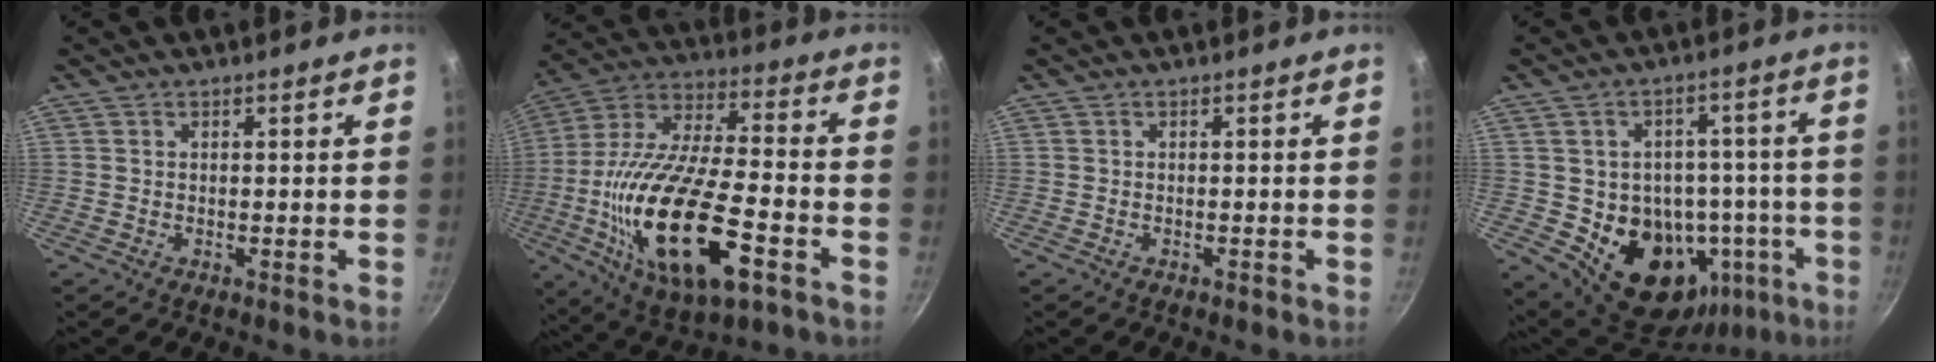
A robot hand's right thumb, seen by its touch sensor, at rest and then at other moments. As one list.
[{"total": 26.3, "force": [-8.3, 10.5, 22.7], "torque": [-0.422, 0.014, -0.148]}, {"total": 0.5, "force": [-0.4, 0.2, 0.2], "torque": [-0.006, 0.003, -0.005]}, {"total": 19.3, "force": [-5.6, 14.7, 11.1], "torque": [-0.109, 0.026, -0.059]}]